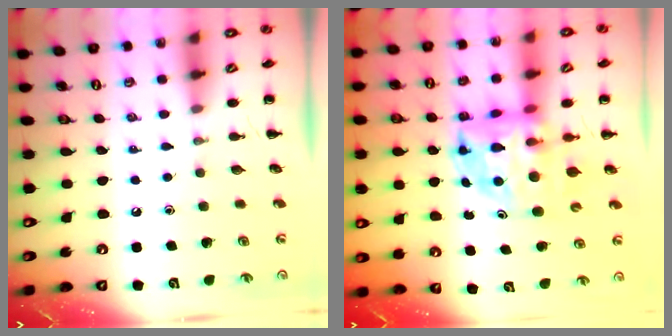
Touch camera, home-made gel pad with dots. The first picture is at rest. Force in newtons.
{"total": 9.3, "press": 8.9, "slide": 2.8}